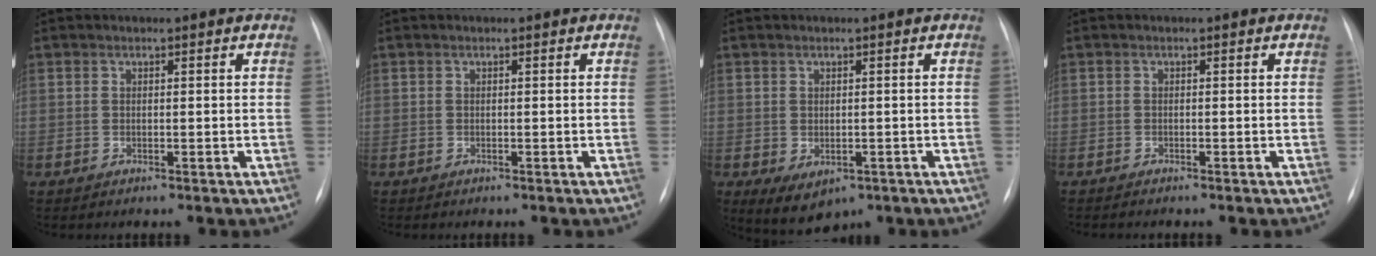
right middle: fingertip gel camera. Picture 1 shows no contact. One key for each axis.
{"total": 0.0}
{"total": 5.3, "fx": -2.3, "fy": 3.3, "fz": 3.4, "tx": -0.052, "ty": -0.004, "tz": -0.019}
{"total": 1.1, "fx": -1.0, "fy": 0.0, "fz": 0.5, "tx": -0.007, "ty": -0.002, "tz": -0.015}